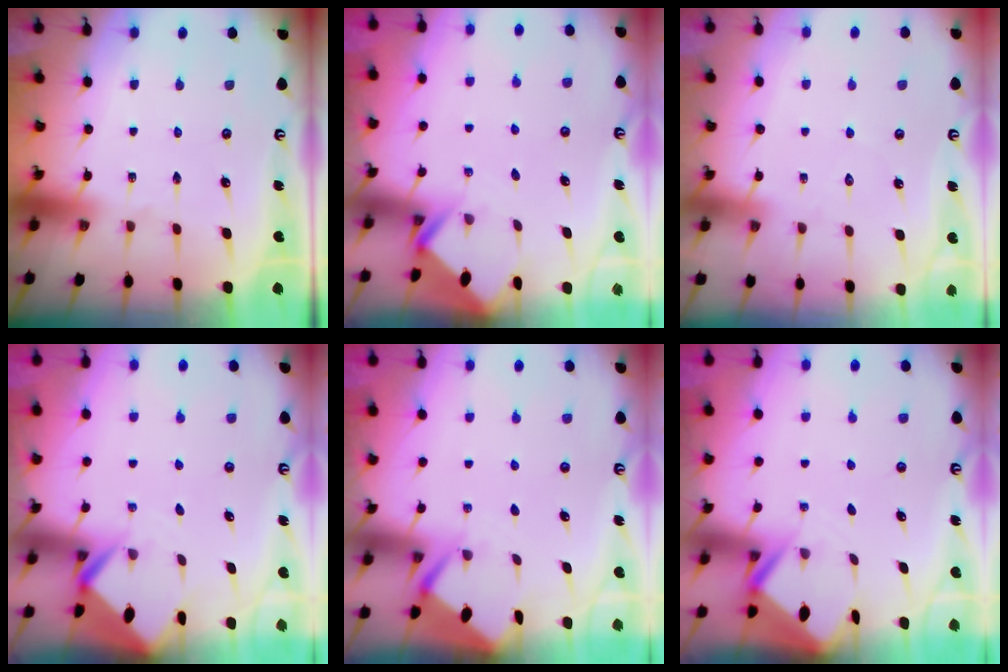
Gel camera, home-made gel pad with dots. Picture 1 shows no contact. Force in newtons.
{"total": 2.6, "press": 2.6, "slide": 0.2}
{"total": 2.9, "press": 2.8, "slide": 0.3}
{"total": 3.3, "press": 3.3, "slide": 0.2}
{"total": 2.6, "press": 2.6, "slide": 0.4}
{"total": 2.9, "press": 2.9, "slide": 0.3}